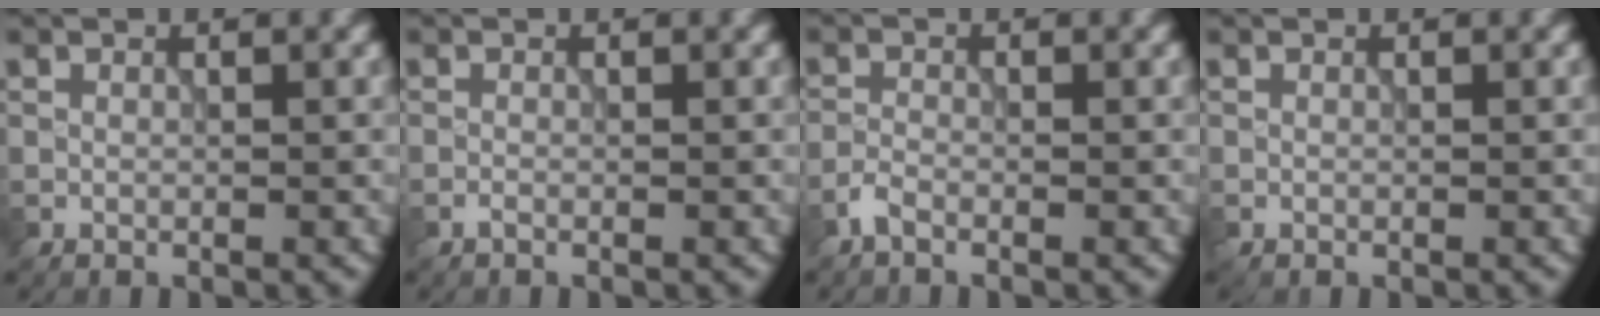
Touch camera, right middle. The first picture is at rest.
{"total": 0.5, "force": [-0.4, 0.1, 0.3], "torque": [-0.007, 0.000, -0.010]}
{"total": 1.3, "force": [-1.0, 0.3, 0.7], "torque": [-0.016, 0.001, -0.027]}
{"total": 0.0}